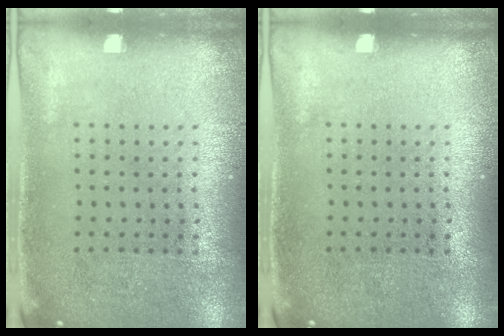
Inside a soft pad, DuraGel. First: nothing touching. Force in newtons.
{"total": 0.0}